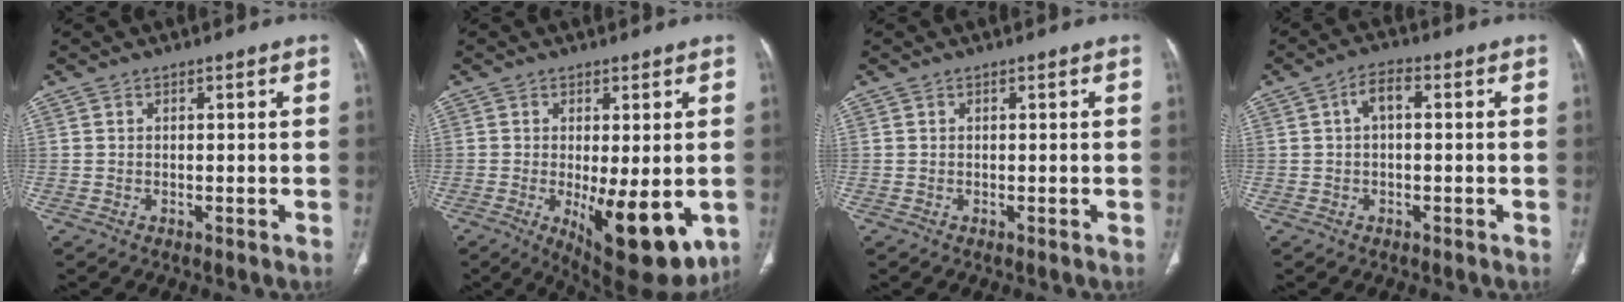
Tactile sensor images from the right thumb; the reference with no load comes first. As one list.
[{"total": 13.6, "force": [-3.2, 4.8, 12.3], "torque": [-0.167, -0.027, -0.030]}, {"total": 0.0}, {"total": 4.0, "force": [0.6, 2.0, 3.4], "torque": [-0.061, 0.015, 0.006]}]